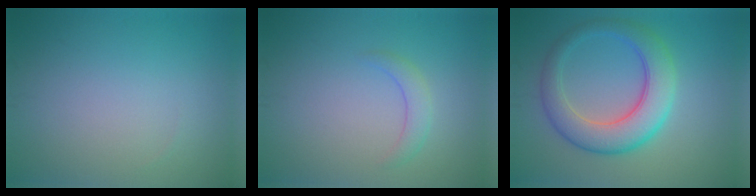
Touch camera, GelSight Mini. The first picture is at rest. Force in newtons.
{"total": 1.7, "press": 1.6, "slide": 0.2}
{"total": 6.4, "press": 6.4, "slide": 0.1}